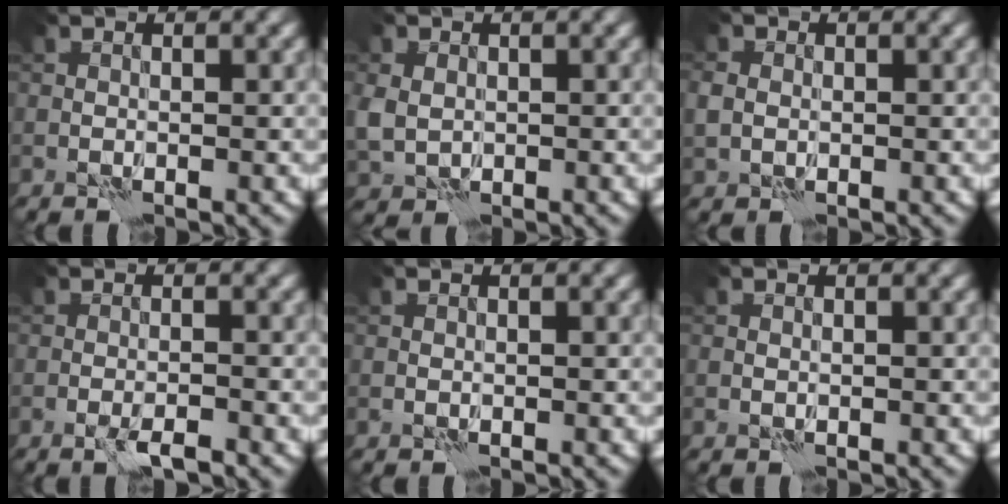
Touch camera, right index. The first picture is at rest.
{"total": 2.9, "force": [0.1, 2.4, 1.6], "torque": [-0.045, -0.004, 0.000]}
{"total": 2.0, "force": [0.1, 1.7, 0.9], "torque": [-0.024, 0.000, -0.001]}
{"total": 1.8, "force": [-1.1, 0.2, 1.4], "torque": [-0.028, 0.000, -0.022]}
{"total": 0.0}
{"total": 0.0}